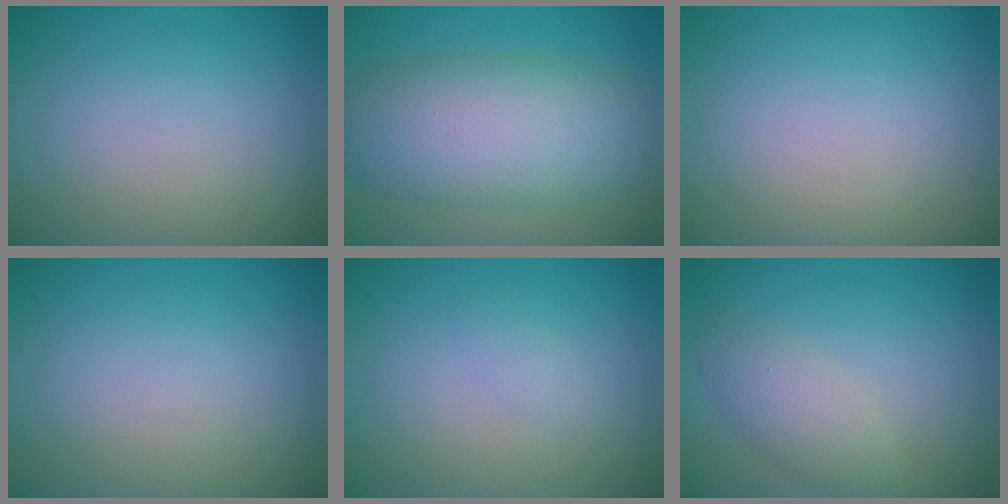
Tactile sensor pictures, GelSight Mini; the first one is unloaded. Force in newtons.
{"total": 9.4, "press": 9.4, "slide": 0.5}
{"total": 0.0}
{"total": 0.0}
{"total": 0.9, "press": 0.9, "slide": 0.0}
{"total": 2.7, "press": 2.7, "slide": 0.1}